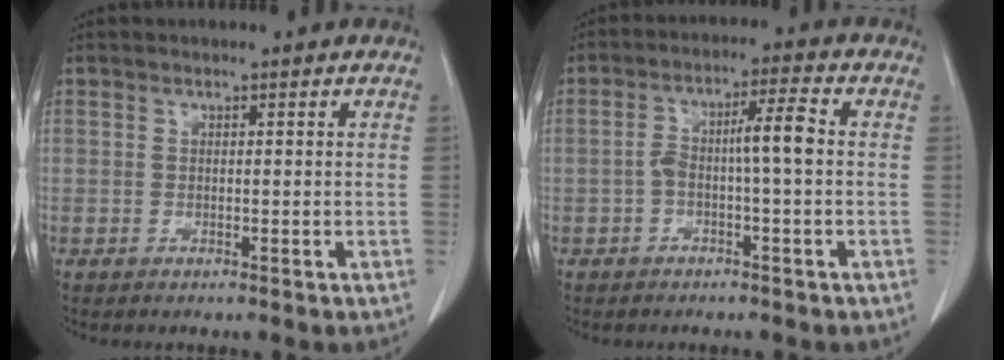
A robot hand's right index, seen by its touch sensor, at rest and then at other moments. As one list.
[{"total": 5.7, "force": [-0.6, 0.5, 5.6], "torque": [-0.102, 0.023, -0.009]}]